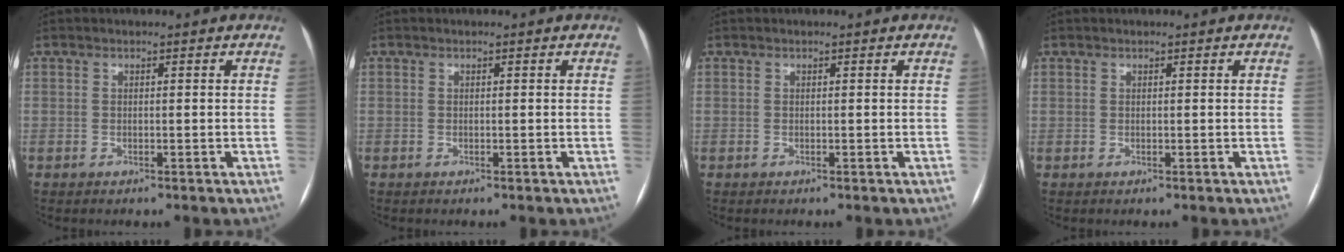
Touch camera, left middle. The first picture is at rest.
{"total": 0.0}
{"total": 0.0}
{"total": 0.0}